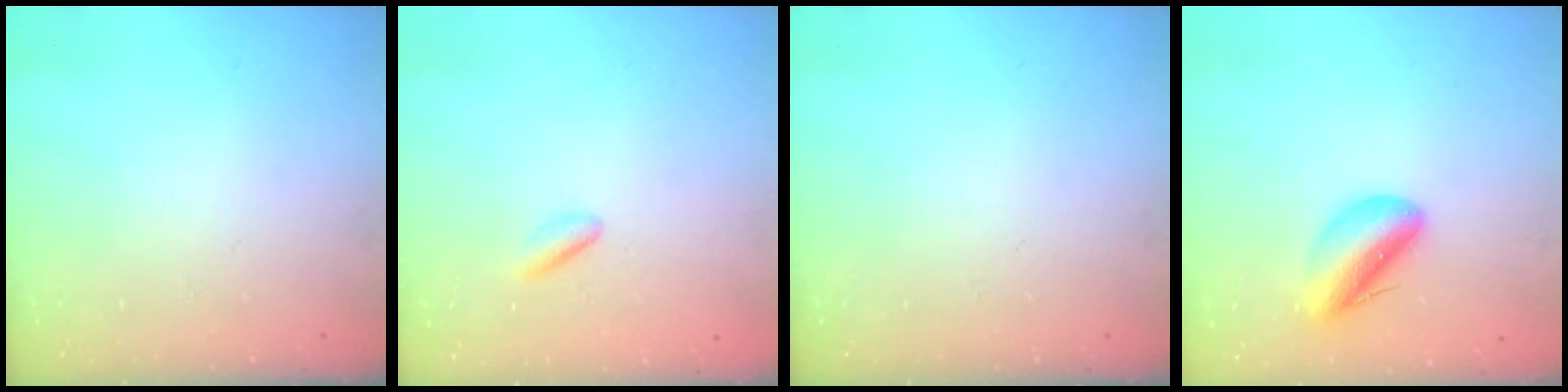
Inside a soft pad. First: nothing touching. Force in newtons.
{"total": 2.6, "press": 2.5, "slide": 0.9}
{"total": 0.0}
{"total": 9.7, "press": 9.3, "slide": 2.8}